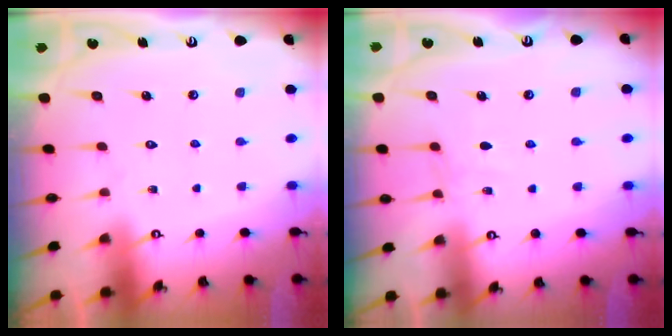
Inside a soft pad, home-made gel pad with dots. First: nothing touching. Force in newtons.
{"total": 3.9, "press": 3.9, "slide": 0.5}